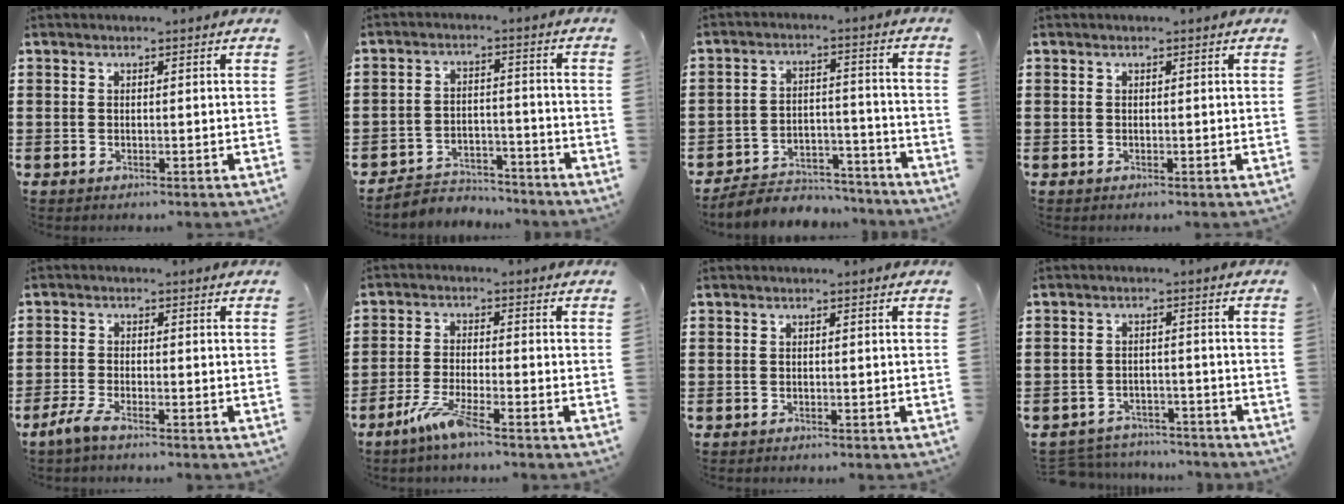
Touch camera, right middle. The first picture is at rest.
{"total": 3.7, "force": [-3.6, 0.6, -0.2], "torque": [0.001, 0.008, -0.078]}
{"total": 4.9, "force": [-4.9, 0.8, 0.4], "torque": [-0.009, 0.014, -0.100]}
{"total": 0.0}
{"total": 2.4, "force": [-1.6, -0.3, 1.9], "torque": [-0.047, -0.006, -0.034]}
{"total": 5.3, "force": [-3.5, 0.4, 3.9], "torque": [-0.089, -0.012, -0.067]}
{"total": 0.5, "force": [0.2, -0.5, -0.1], "torque": [0.006, -0.001, 0.004]}
{"total": 3.0, "force": [-3.0, 0.1, -0.3], "torque": [0.002, 0.001, -0.065]}